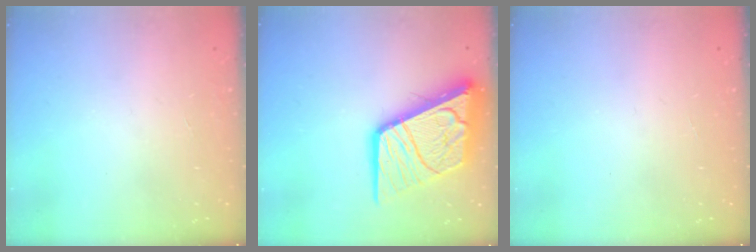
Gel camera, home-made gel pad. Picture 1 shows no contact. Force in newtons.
{"total": 21.5, "press": 21.4, "slide": 2.5}
{"total": 0.0}